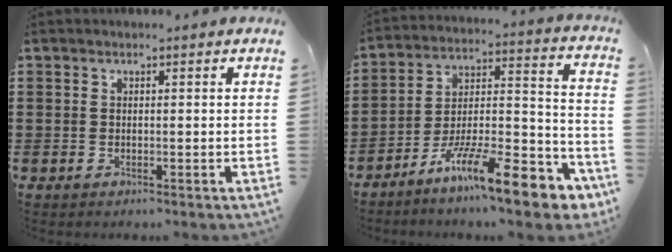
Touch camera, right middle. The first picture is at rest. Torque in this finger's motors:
{"motor_torque": [2.14, 0.00, 1.05, 0.21]}